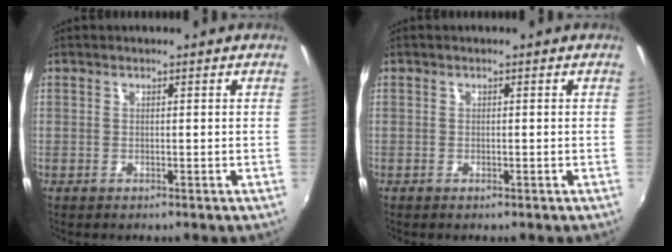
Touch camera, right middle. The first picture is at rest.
{"total": 0.5, "force": [0.1, -0.5, -0.1], "torque": [0.003, -0.004, 0.000]}